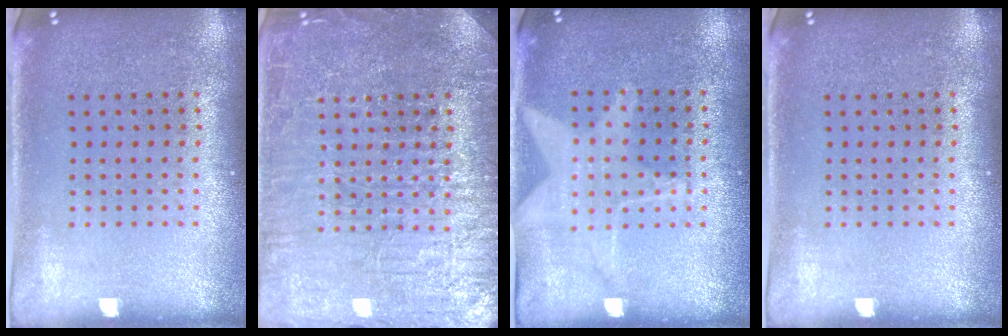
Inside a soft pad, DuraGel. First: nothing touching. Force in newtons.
{"total": 6.8, "press": 6.8, "slide": 1.0}
{"total": 1.1, "press": 1.0, "slide": 0.4}
{"total": 0.0}